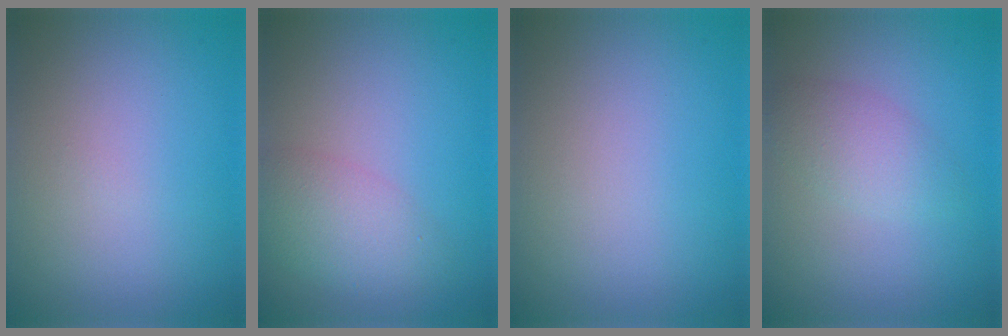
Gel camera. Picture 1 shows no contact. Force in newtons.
{"total": 3.3, "press": 3.3, "slide": 0.2}
{"total": 0.0}
{"total": 2.7, "press": 2.7, "slide": 0.1}